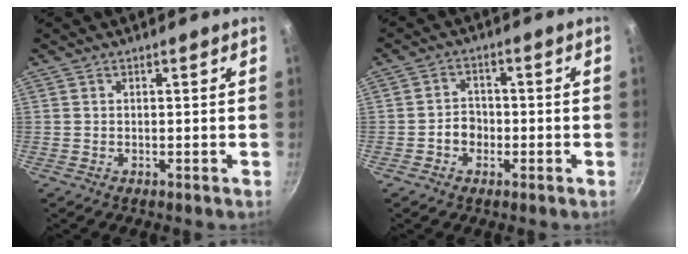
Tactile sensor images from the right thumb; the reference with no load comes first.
{"total": 3.8, "force": [-1.4, 3.1, 1.8], "torque": [-0.005, 0.018, -0.025]}